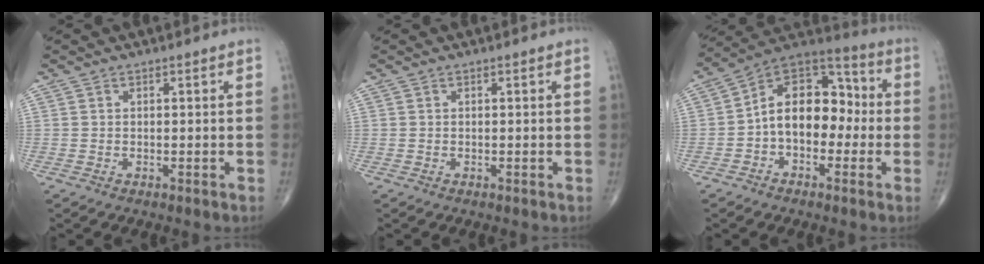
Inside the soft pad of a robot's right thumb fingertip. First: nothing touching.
{"total": 0.0}
{"total": 14.5, "force": [-1.6, 9.7, 10.6], "torque": [-0.132, 0.052, -0.042]}